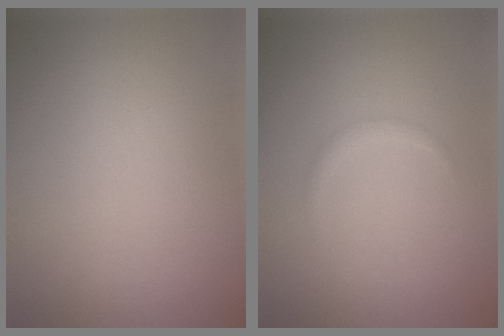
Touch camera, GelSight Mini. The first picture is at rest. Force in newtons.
{"total": 0.6, "press": 0.6, "slide": 0.1}